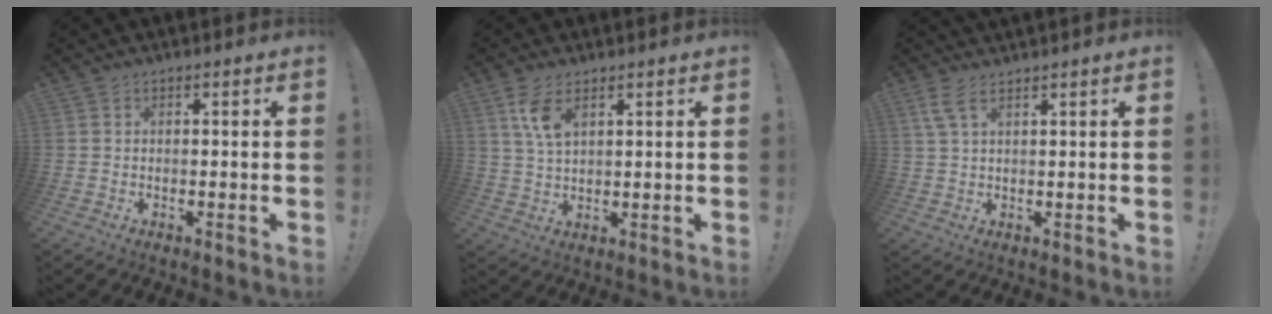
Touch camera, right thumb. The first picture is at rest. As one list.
[{"total": 7.1, "force": [3.7, 3.1, 5.1], "torque": [-0.095, -0.016, 0.067]}, {"total": 4.0, "force": [2.7, 0.6, 2.9], "torque": [-0.062, -0.005, 0.049]}]